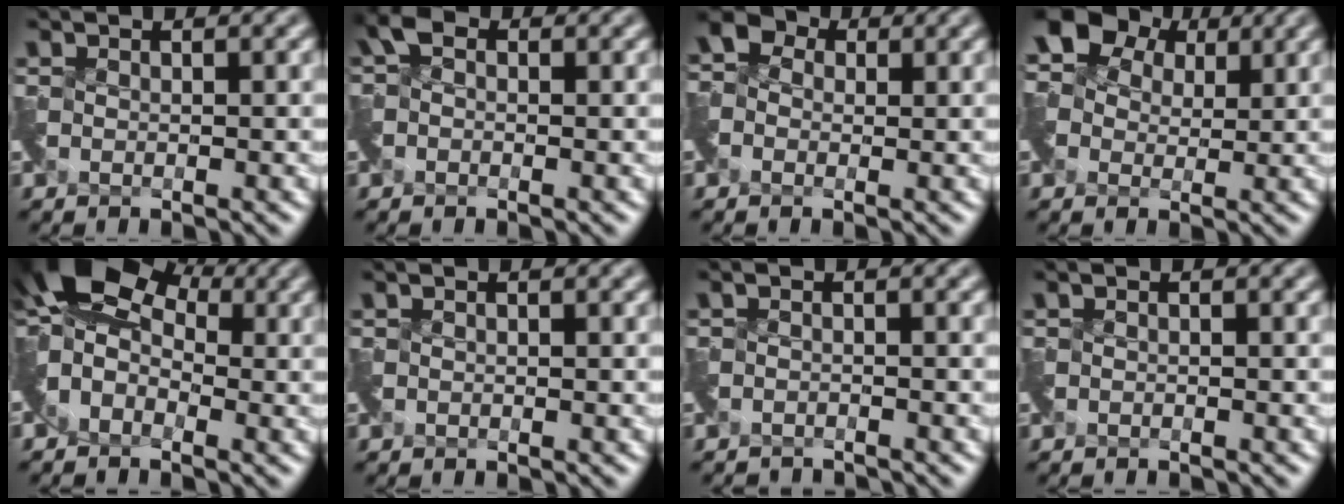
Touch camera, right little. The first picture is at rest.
{"total": 1.1, "force": [-0.5, 1.0, 0.4], "torque": [-0.009, 0.000, -0.018]}
{"total": 2.5, "force": [-0.4, 2.3, 1.0], "torque": [-0.030, 0.000, -0.009]}
{"total": 7.2, "force": [2.0, 5.6, 4.2], "torque": [-0.085, 0.023, 0.023]}
{"total": 8.4, "force": [2.1, 5.4, 6.1], "torque": [-0.111, 0.020, 0.015]}
{"total": 0.0}
{"total": 2.4, "force": [-2.4, 0.1, -0.4], "torque": [0.007, -0.021, -0.049]}
{"total": 1.0, "force": [-1.0, -0.1, -0.2], "torque": [0.002, -0.014, -0.024]}